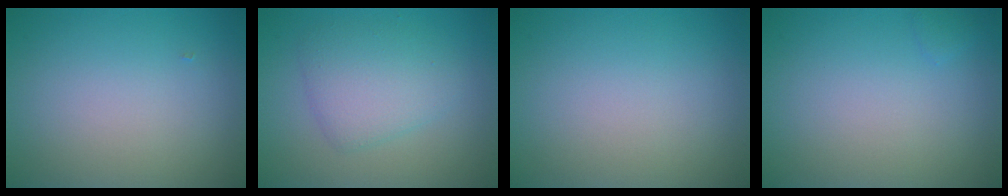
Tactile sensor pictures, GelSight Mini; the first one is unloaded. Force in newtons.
{"total": 3.7, "press": 3.7, "slide": 0.1}
{"total": 0.0}
{"total": 0.5, "press": 0.5, "slide": 0.0}